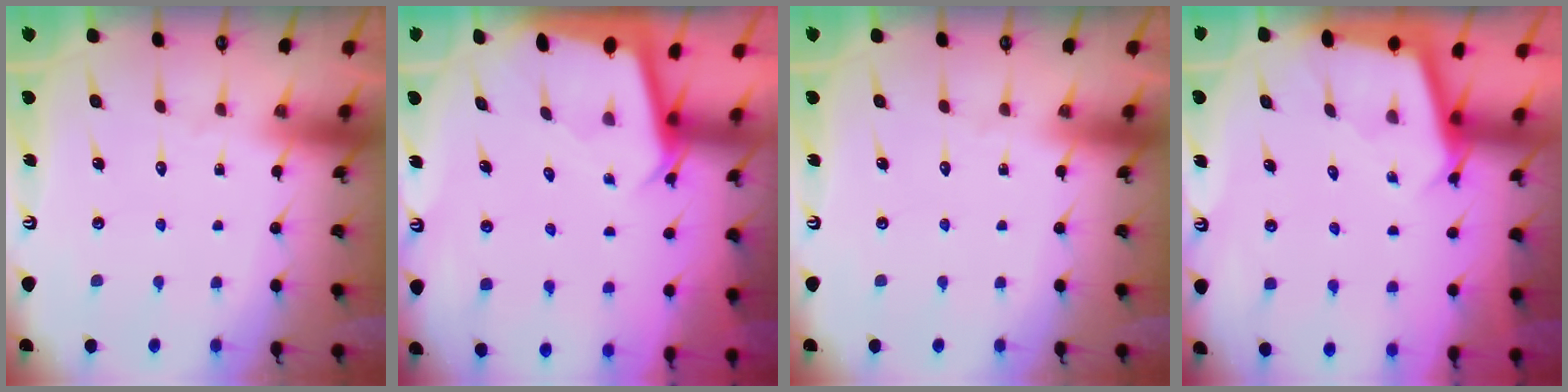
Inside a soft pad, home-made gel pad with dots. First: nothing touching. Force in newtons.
{"total": 2.3, "press": 2.3, "slide": 0.1}
{"total": 0.0}
{"total": 2.2, "press": 2.2, "slide": 0.2}